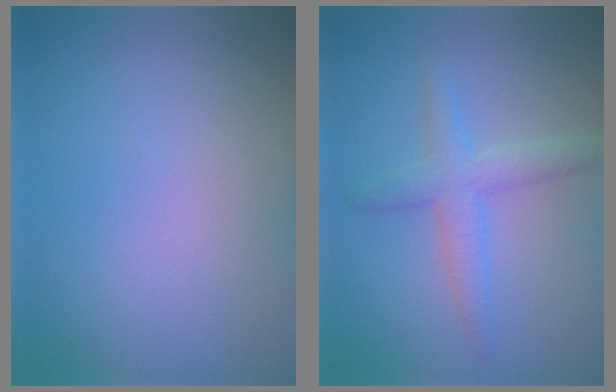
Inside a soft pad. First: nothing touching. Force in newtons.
{"total": 2.9, "press": 2.9, "slide": 0.1}